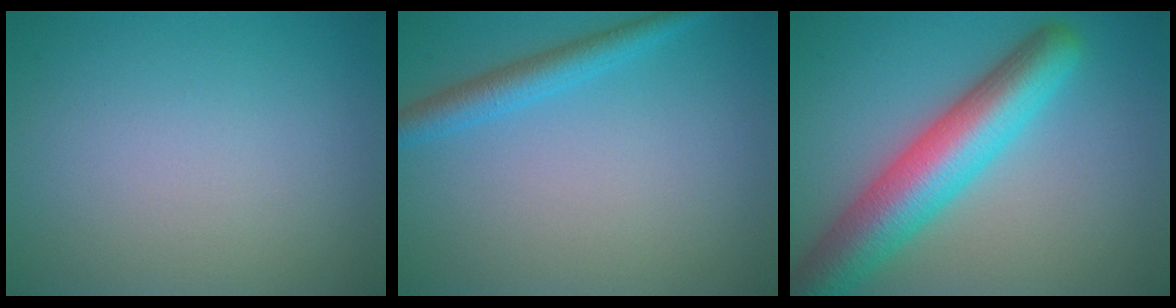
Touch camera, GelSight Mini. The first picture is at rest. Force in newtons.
{"total": 2.7, "press": 2.7, "slide": 0.2}
{"total": 8.6, "press": 8.5, "slide": 0.5}